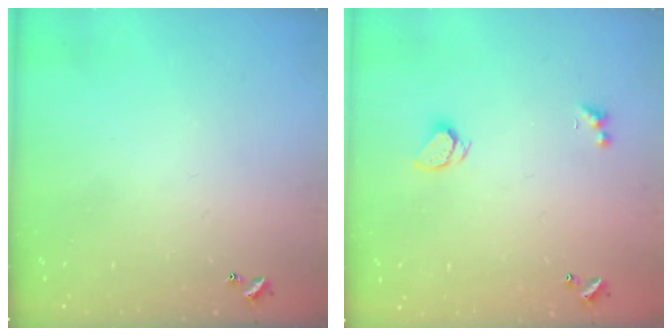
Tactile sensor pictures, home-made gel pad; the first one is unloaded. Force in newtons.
{"total": 1.9, "press": 1.8, "slide": 0.4}